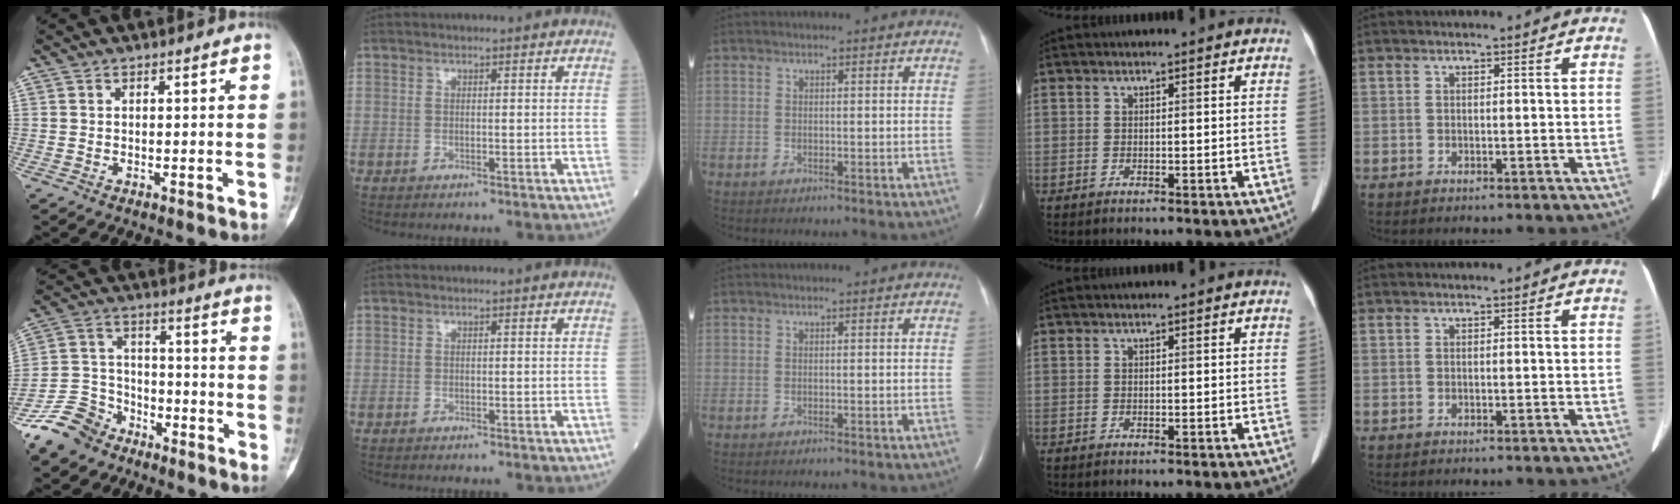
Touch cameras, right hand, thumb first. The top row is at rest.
{"thumb": {"total": 9.3, "force": [-7.1, 5.5, 2.2], "torque": [-0.031, 0.048, -0.148]}}